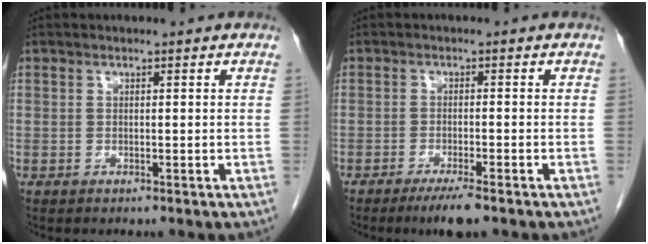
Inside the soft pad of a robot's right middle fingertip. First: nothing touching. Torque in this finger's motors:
{"motor_torque": [-0.08, -0.25, 0.01, 0.02]}